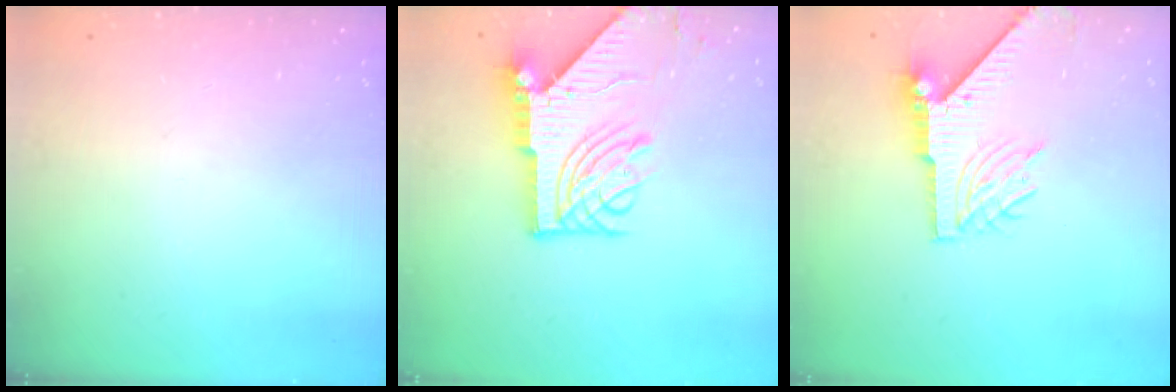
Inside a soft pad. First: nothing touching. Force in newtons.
{"total": 14.3, "press": 14.2, "slide": 1.7}
{"total": 8.2, "press": 8.1, "slide": 1.1}